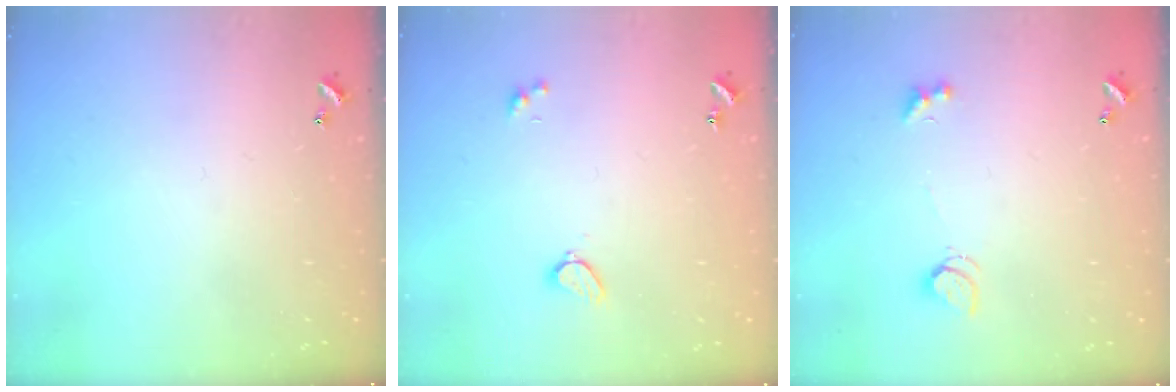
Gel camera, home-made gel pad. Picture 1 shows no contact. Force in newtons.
{"total": 1.9, "press": 1.9, "slide": 0.3}
{"total": 2.8, "press": 2.8, "slide": 0.6}